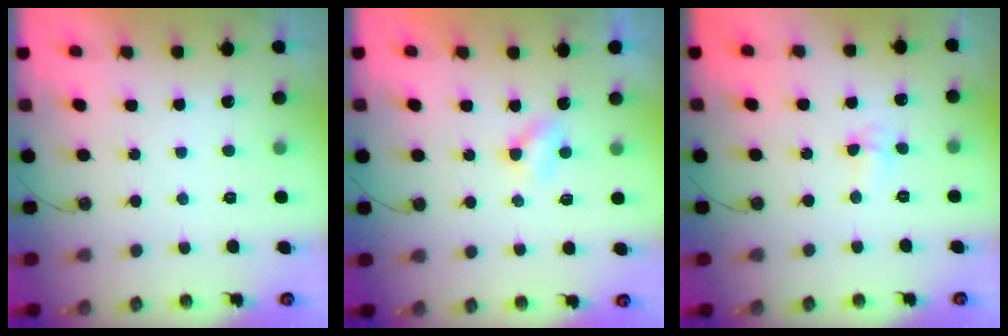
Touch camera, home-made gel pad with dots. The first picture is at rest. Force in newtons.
{"total": 2.4, "press": 2.4, "slide": 0.6}
{"total": 5.0, "press": 3.8, "slide": 3.3}